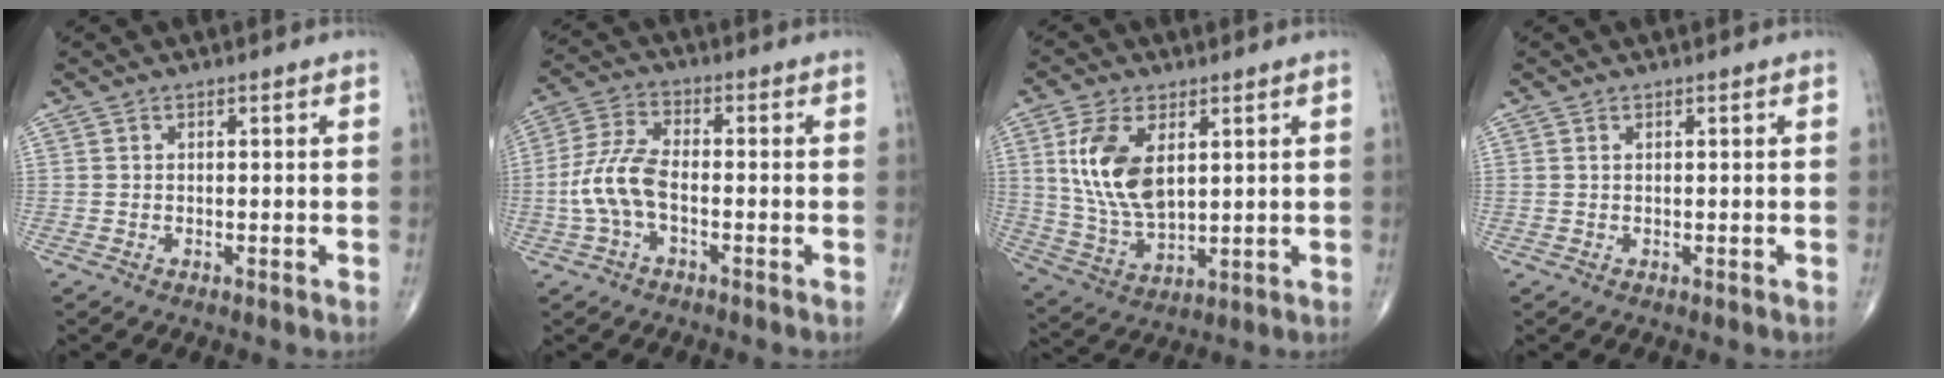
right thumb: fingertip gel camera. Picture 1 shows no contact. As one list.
[{"total": 8.7, "force": [-2.0, 4.3, 7.4], "torque": [-0.170, 0.027, -0.043]}, {"total": 12.9, "force": [3.6, 6.9, 10.2], "torque": [-0.200, -0.016, 0.079]}, {"total": 0.0}]